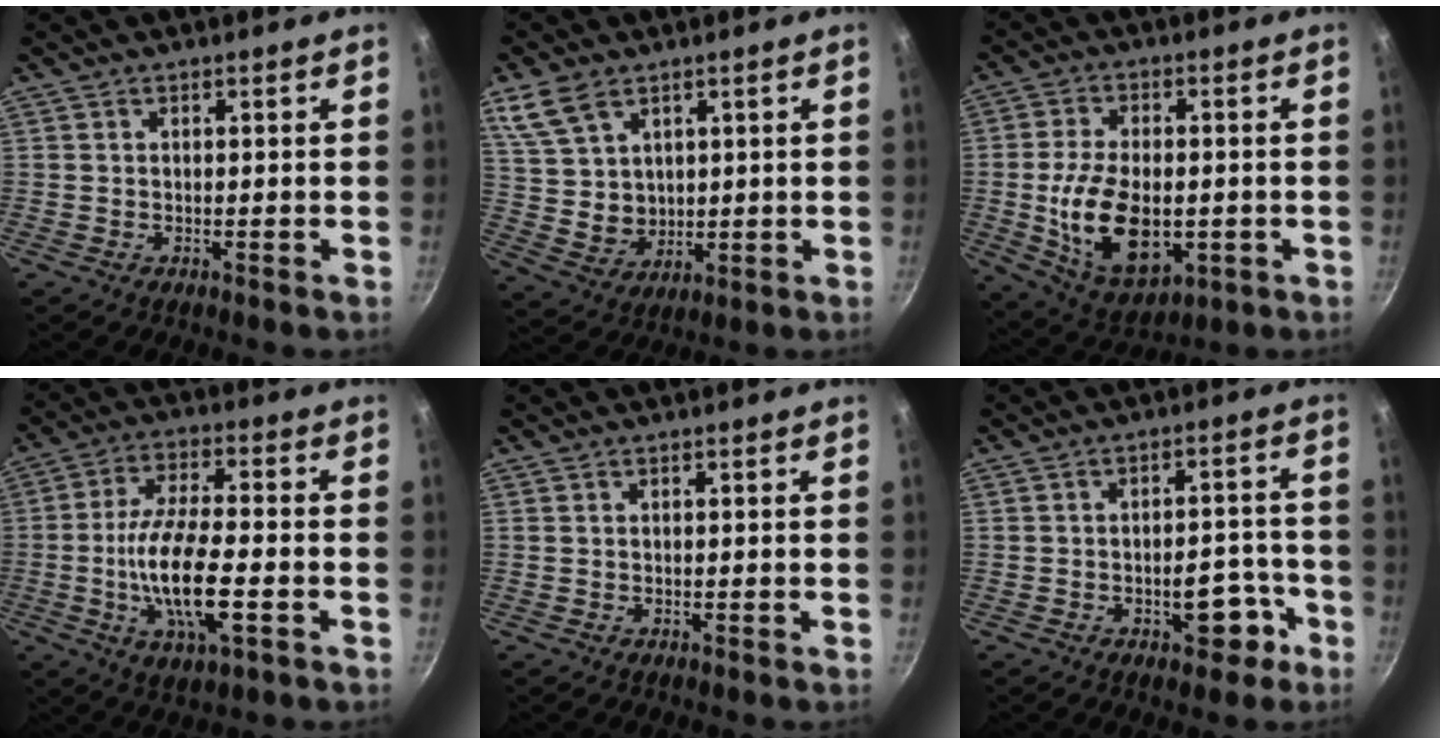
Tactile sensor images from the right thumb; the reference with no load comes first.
{"total": 10.1, "force": [5.2, 6.9, 5.1], "torque": [-0.080, -0.021, 0.118]}
{"total": 15.7, "force": [-2.2, 9.2, 12.6], "torque": [-0.211, -0.001, -0.024]}
{"total": 14.4, "force": [-3.6, 4.7, 13.1], "torque": [-0.245, 0.014, -0.073]}
{"total": 0.0}
{"total": 7.8, "force": [-3.7, 4.2, 5.5], "torque": [-0.039, 0.037, -0.041]}